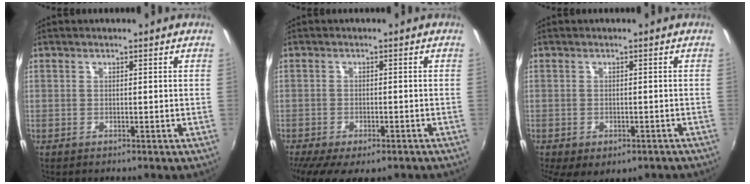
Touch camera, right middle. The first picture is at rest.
{"total": 9.8, "force": [-6.8, 3.7, 5.9], "torque": [-0.133, -0.038, -0.105]}
{"total": 8.0, "force": [-4.8, 4.3, 4.8], "torque": [-0.104, -0.035, -0.059]}